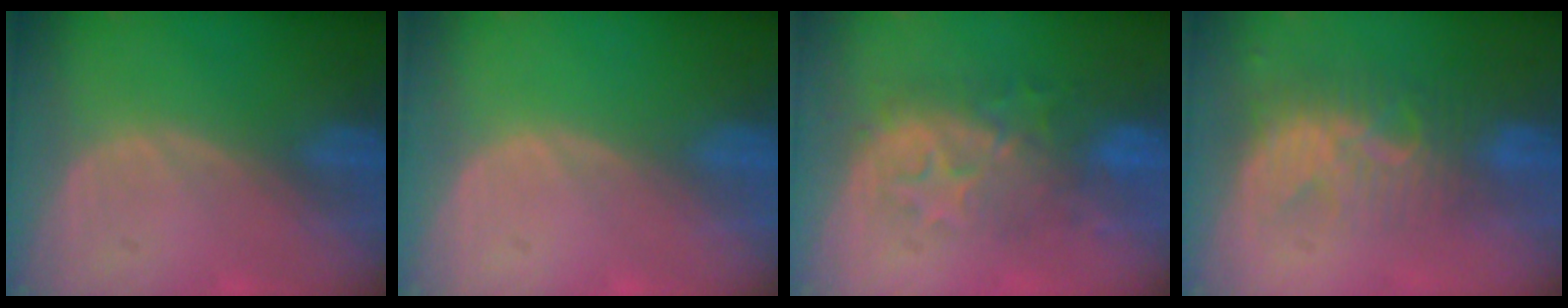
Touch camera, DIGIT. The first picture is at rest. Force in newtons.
{"total": 0.0}
{"total": 8.2, "press": 8.2, "slide": 0.8}
{"total": 8.7, "press": 7.6, "slide": 4.3}